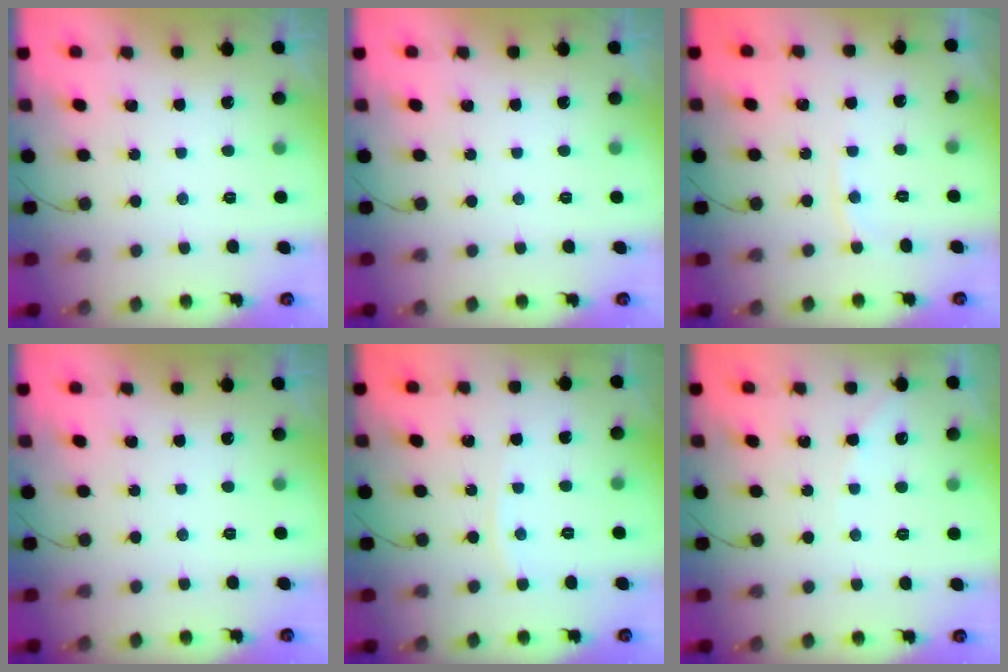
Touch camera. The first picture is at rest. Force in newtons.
{"total": 0.0}
{"total": 3.1, "press": 3.1, "slide": 0.1}
{"total": 0.0}
{"total": 2.3, "press": 2.3, "slide": 0.3}
{"total": 3.5, "press": 3.5, "slide": 0.5}